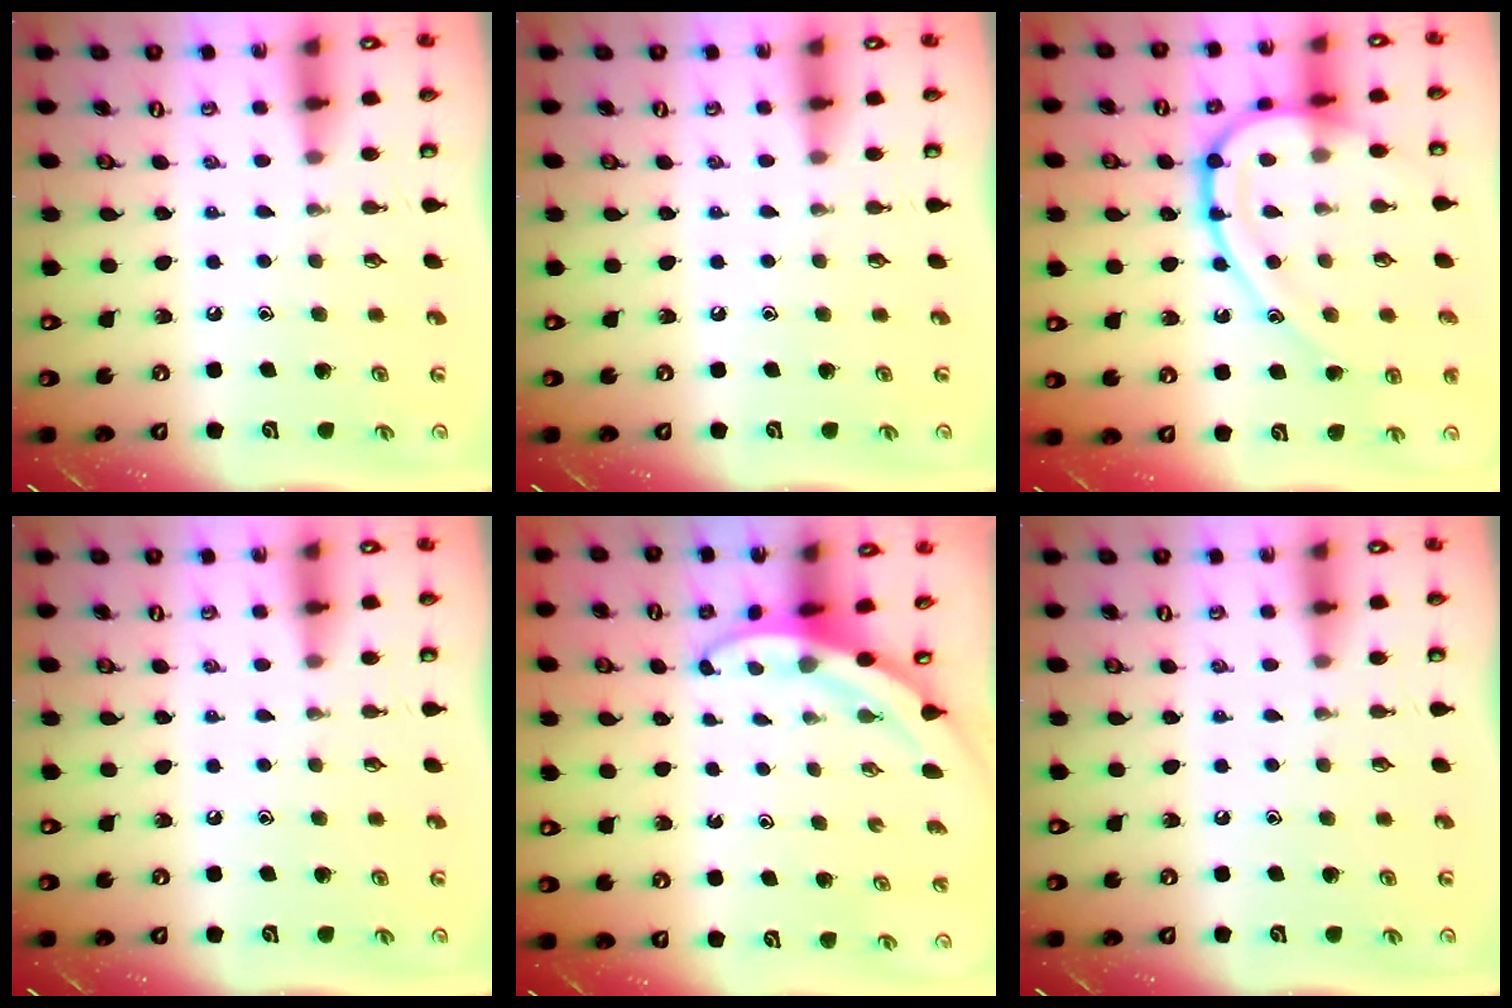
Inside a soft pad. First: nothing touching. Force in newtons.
{"total": 0.0}
{"total": 17.9, "press": 17.9, "slide": 1.0}
{"total": 0.0}
{"total": 3.2, "press": 3.2, "slide": 0.1}
{"total": 0.0}